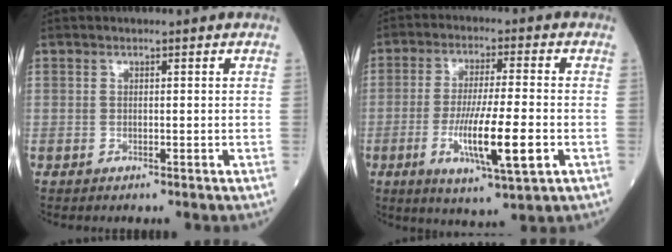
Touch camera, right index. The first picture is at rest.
{"total": 11.6, "force": [-3.2, 1.0, 11.1], "torque": [-0.199, -0.018, -0.052]}